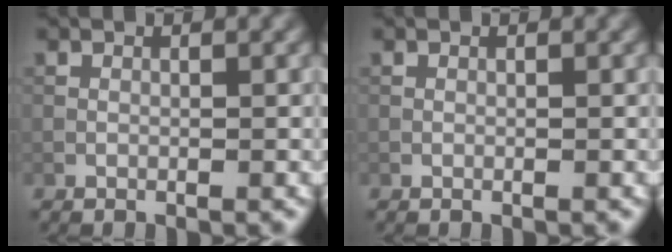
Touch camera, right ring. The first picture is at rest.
{"total": 0.0}